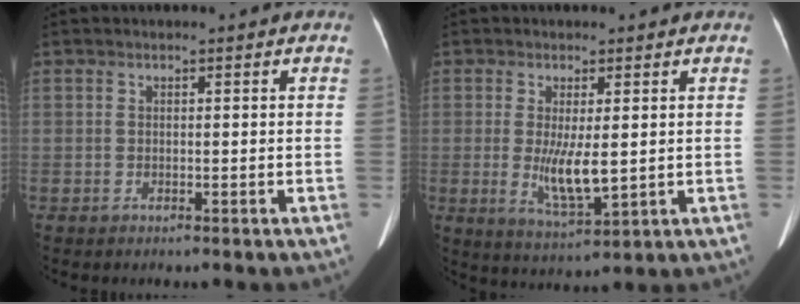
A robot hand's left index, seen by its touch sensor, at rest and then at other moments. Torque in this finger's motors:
{"motor_torque": [1.29, 0.19, 0.62, 0.20]}